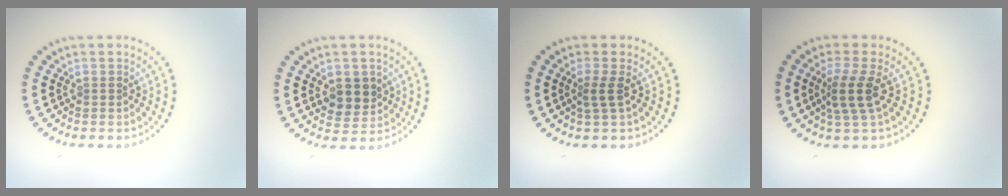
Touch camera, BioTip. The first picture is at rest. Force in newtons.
{"total": 2.9, "press": 2.8, "slide": 1.0}
{"total": 1.7, "press": 1.2, "slide": 1.2}
{"total": 3.0, "press": 2.2, "slide": 1.9}